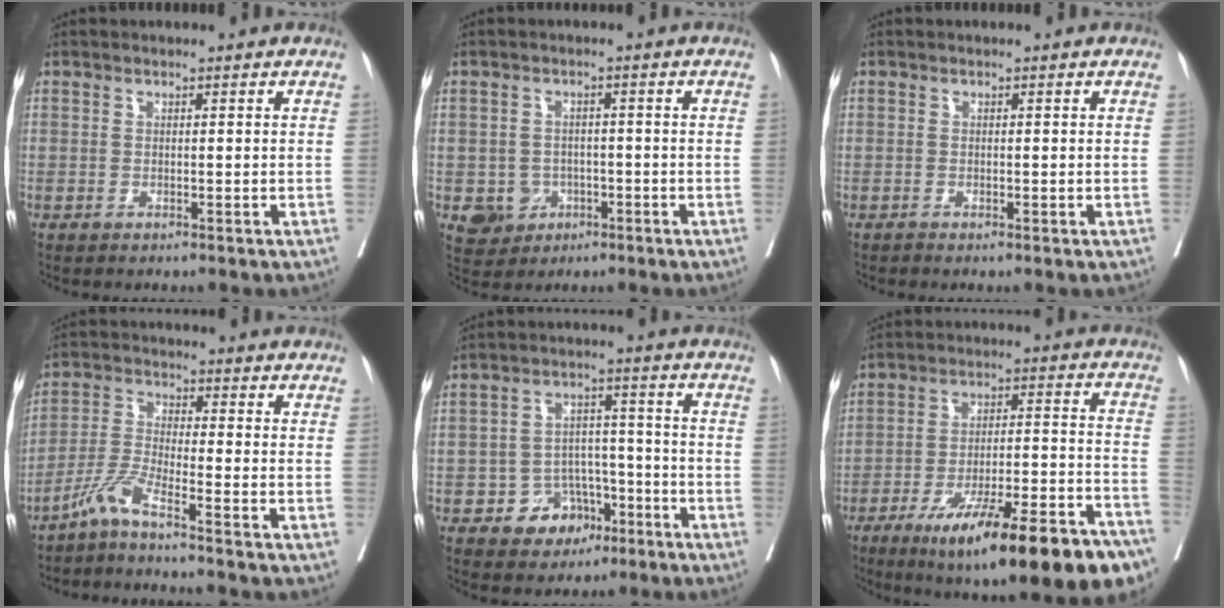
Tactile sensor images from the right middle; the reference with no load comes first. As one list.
[{"total": 4.4, "force": [-1.6, 4.1, 0.7], "torque": [0.000, 0.010, -0.017]}, {"total": 0.0}, {"total": 4.3, "force": [-3.5, -0.9, 2.3], "torque": [-0.056, -0.015, -0.081]}, {"total": 6.7, "force": [-3.6, 5.1, 2.4], "torque": [-0.027, 0.019, -0.050]}, {"total": 23.9, "force": [-15.8, 3.8, 17.5], "torque": [-0.189, 0.012, -0.242]}]